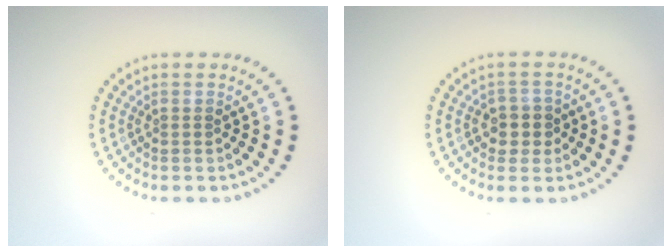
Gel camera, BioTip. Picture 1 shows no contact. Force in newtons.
{"total": 2.3, "press": 2.1, "slide": 1.0}